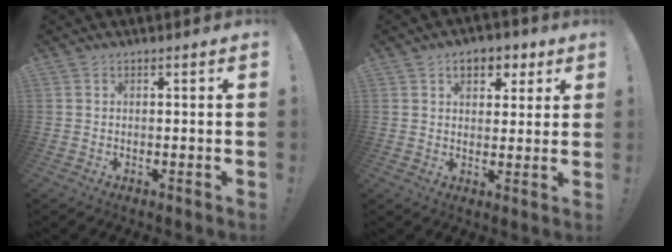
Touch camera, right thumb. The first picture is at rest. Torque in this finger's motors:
{"motor_torque": [-0.19, 0.25, 0.17, 0.16, 0.00]}